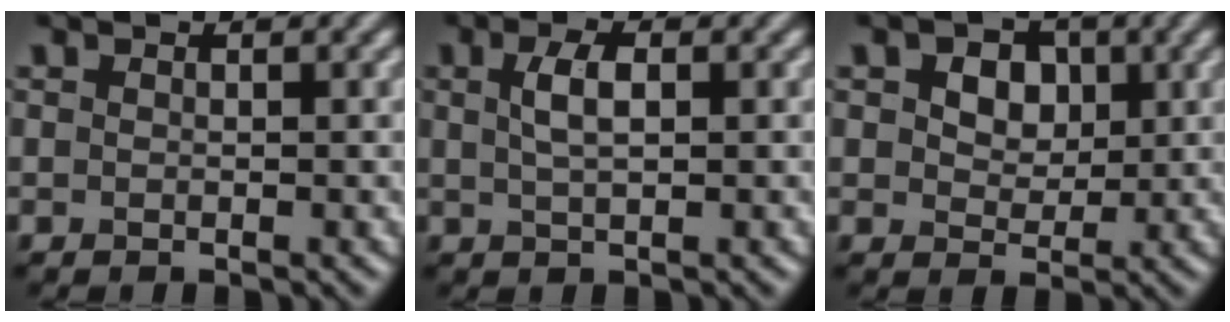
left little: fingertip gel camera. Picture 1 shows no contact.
{"total": 2.5, "force": [0.6, 0.9, 2.3], "torque": [-0.047, 0.005, 0.011]}
{"total": 5.3, "force": [2.1, 3.6, 3.2], "torque": [-0.056, 0.014, 0.015]}